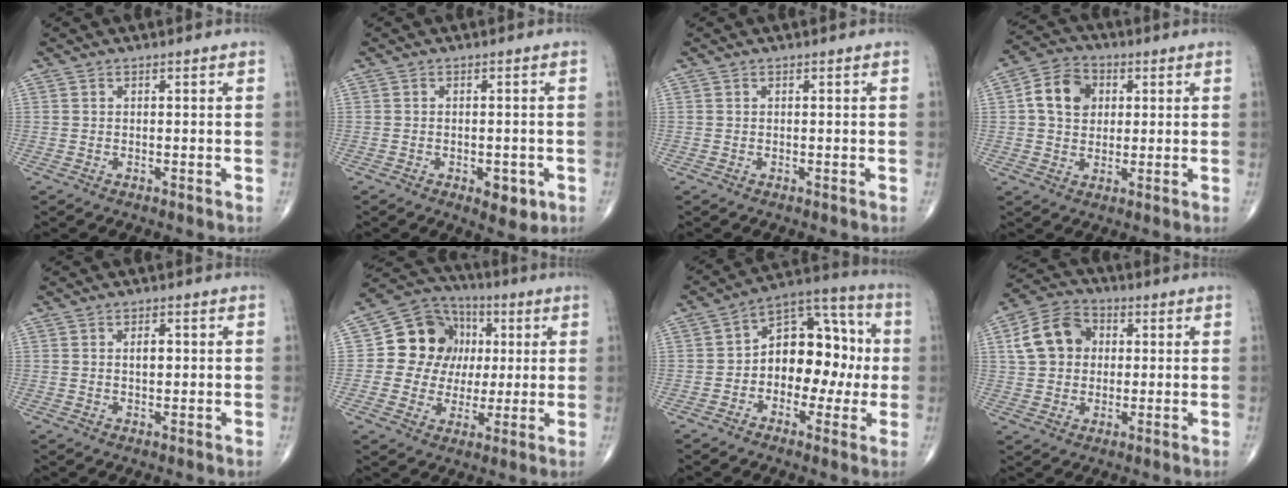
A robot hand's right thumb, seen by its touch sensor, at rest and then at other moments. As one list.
[{"total": 4.5, "force": [-1.8, 2.3, 3.4], "torque": [-0.033, 0.002, -0.016]}, {"total": 0.0}, {"total": 9.2, "force": [1.8, 7.2, 5.4], "torque": [-0.074, 0.008, 0.024]}, {"total": 2.2, "force": [0.4, 1.2, 1.8], "torque": [-0.026, 0.000, 0.006]}, {"total": 14.5, "force": [2.2, 12.7, 6.6], "torque": [-0.063, 0.015, 0.035]}, {"total": 15.1, "force": [-0.7, 10.0, 11.3], "torque": [-0.118, 0.051, -0.021]}, {"total": 11.0, "force": [2.0, 8.8, 6.3], "torque": [-0.097, 0.014, 0.026]}]